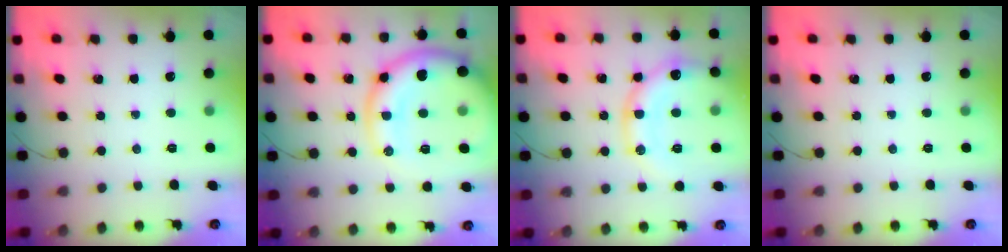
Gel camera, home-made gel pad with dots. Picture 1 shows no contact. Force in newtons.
{"total": 17.5, "press": 17.3, "slide": 2.9}
{"total": 14.8, "press": 14.6, "slide": 2.0}
{"total": 0.0}